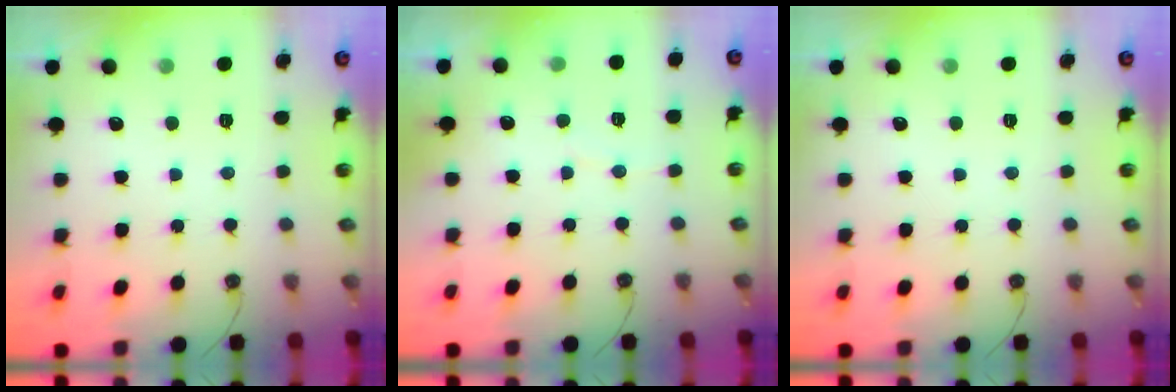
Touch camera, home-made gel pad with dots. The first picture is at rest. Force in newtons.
{"total": 3.0, "press": 3.0, "slide": 0.2}
{"total": 0.0}